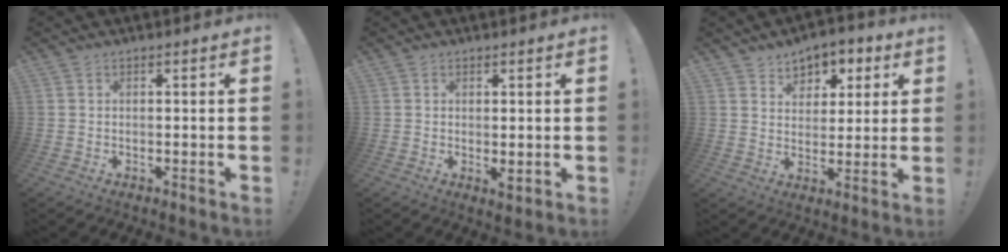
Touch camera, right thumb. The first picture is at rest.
{"total": 1.9, "force": [0.5, 0.9, 1.6], "torque": [-0.019, -0.004, 0.010]}
{"total": 6.4, "force": [3.4, 5.4, 1.1], "torque": [-0.001, -0.028, 0.063]}